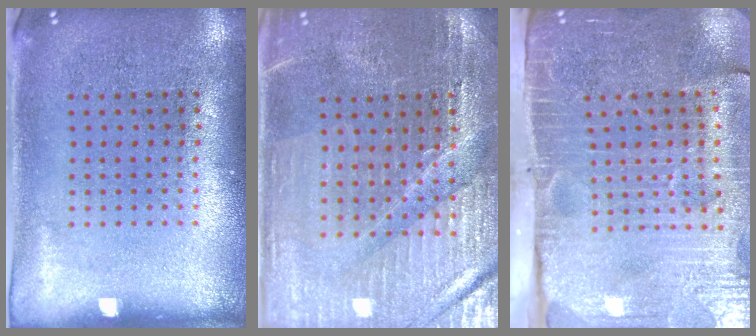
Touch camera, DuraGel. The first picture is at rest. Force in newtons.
{"total": 3.2, "press": 3.2, "slide": 0.5}
{"total": 4.3, "press": 3.8, "slide": 1.8}